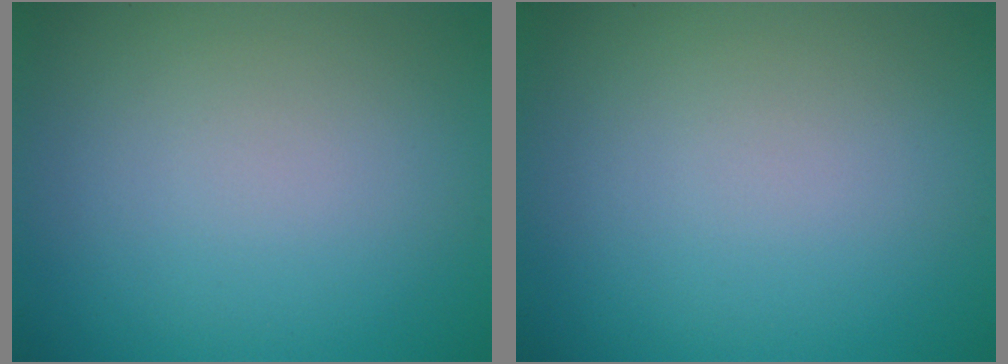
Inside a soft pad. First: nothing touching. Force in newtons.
{"total": 0.0}